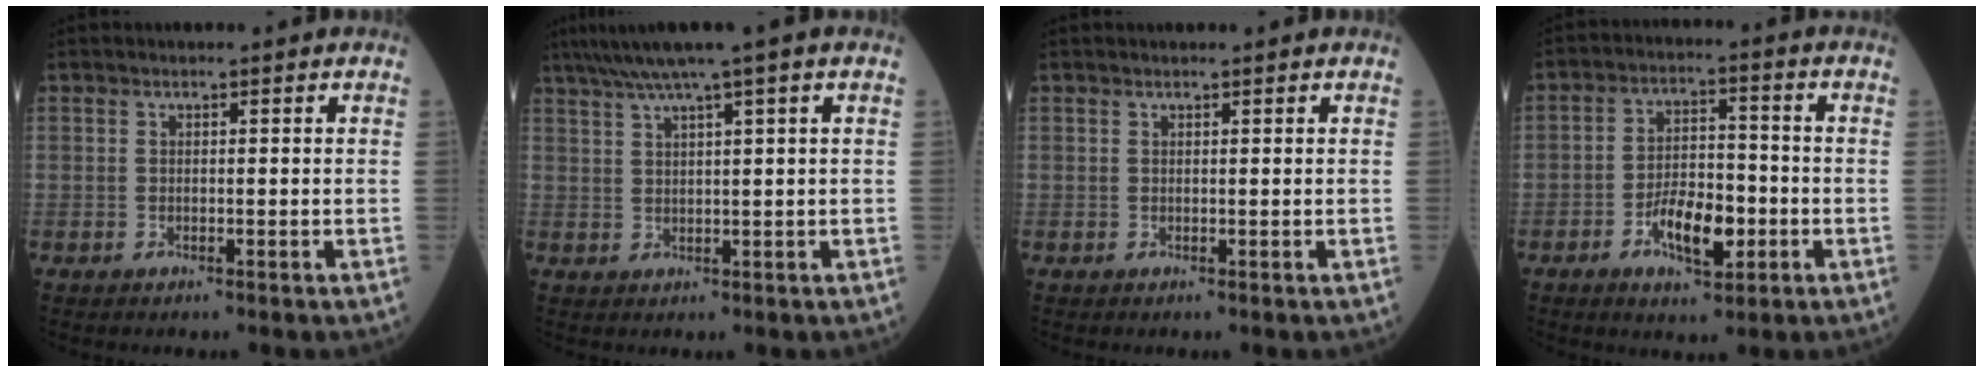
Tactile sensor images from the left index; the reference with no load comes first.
{"total": 7.0, "force": [4.7, -1.2, 5.0], "torque": [-0.087, 0.031, 0.079]}
{"total": 0.7, "force": [0.7, 0.0, 0.2], "torque": [-0.003, 0.009, 0.012]}
{"total": 8.1, "force": [-3.2, 3.3, 6.6], "torque": [-0.123, 0.002, -0.054]}